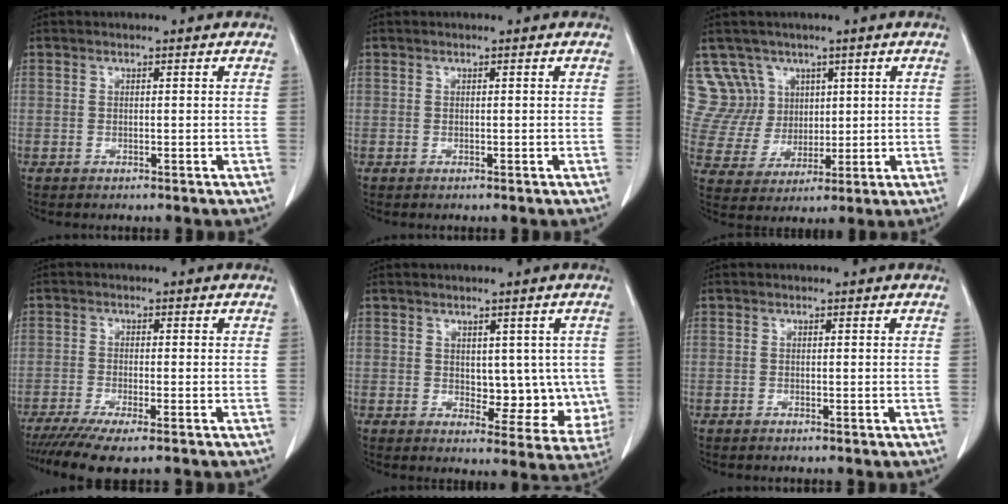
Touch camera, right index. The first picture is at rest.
{"total": 0.0}
{"total": 9.4, "force": [5.0, 8.0, -0.2], "torque": [0.000, 0.033, 0.108]}
{"total": 7.2, "force": [-5.4, 0.8, 4.7], "torque": [-0.074, -0.016, -0.090]}
{"total": 8.1, "force": [0.5, 4.8, 6.5], "torque": [-0.055, 0.000, 0.017]}
{"total": 0.0}